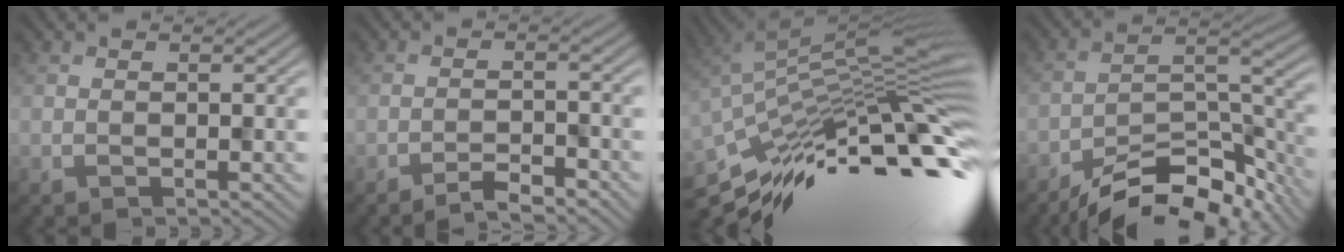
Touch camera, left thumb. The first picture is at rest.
{"total": 3.0, "force": [-2.6, 0.3, 1.5], "torque": [-0.023, 0.007, -0.047]}
{"total": 14.5, "force": [-6.1, 3.7, 12.6], "torque": [-0.245, 0.013, -0.115]}
{"total": 13.4, "force": [-11.1, 3.4, 6.7], "torque": [-0.112, 0.003, -0.185]}